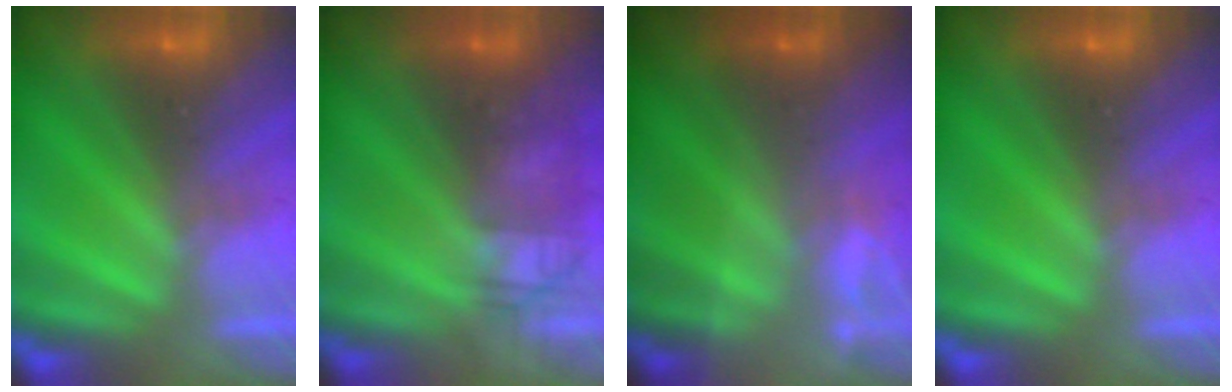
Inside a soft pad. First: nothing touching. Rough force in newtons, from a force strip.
{"total": 2.2}
{"total": 1.8}
{"total": 0.0}